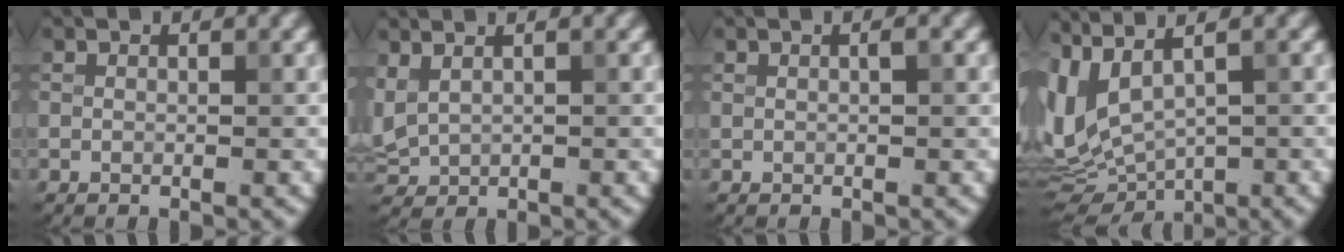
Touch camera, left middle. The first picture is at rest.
{"total": 1.9, "force": [1.0, 1.0, 1.2], "torque": [-0.035, 0.006, 0.028]}
{"total": 0.5, "force": [0.2, 0.1, 0.5], "torque": [-0.010, 0.004, 0.003]}
{"total": 8.0, "force": [0.7, 3.7, 7.0], "torque": [-0.158, -0.011, 0.042]}